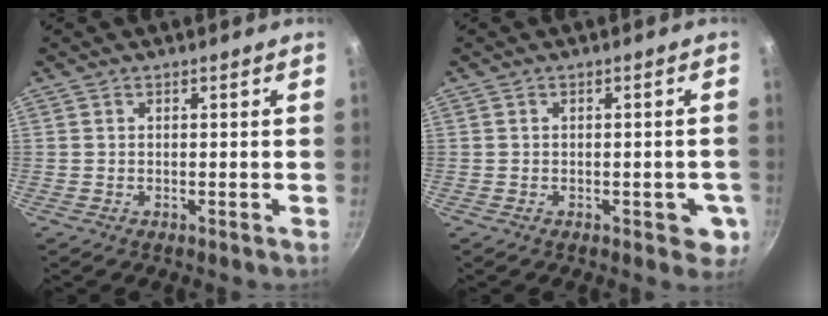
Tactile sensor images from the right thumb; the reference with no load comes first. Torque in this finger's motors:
{"motor_torque": [0.55, 0.81, -0.17, 0.04, 0.07]}